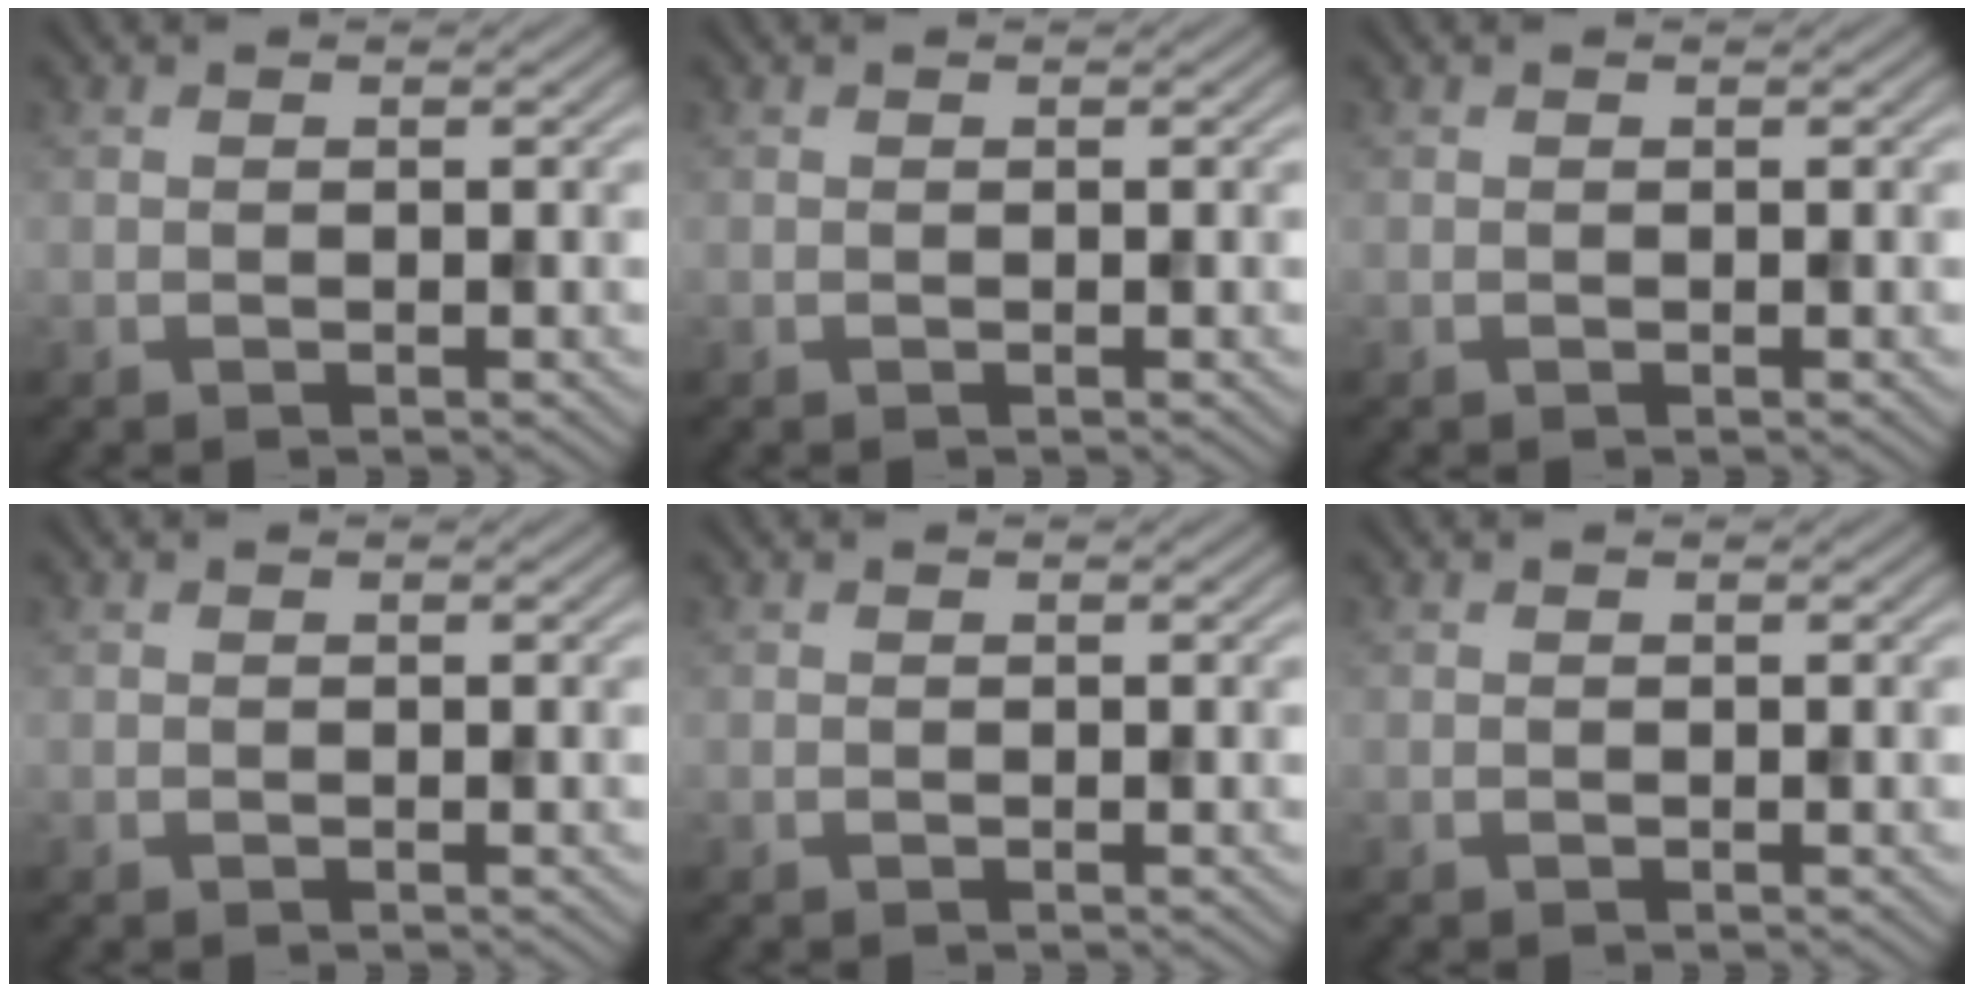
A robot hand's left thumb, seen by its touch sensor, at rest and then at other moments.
{"total": 0.0}
{"total": 0.0}
{"total": 0.0}
{"total": 0.0}
{"total": 0.0}